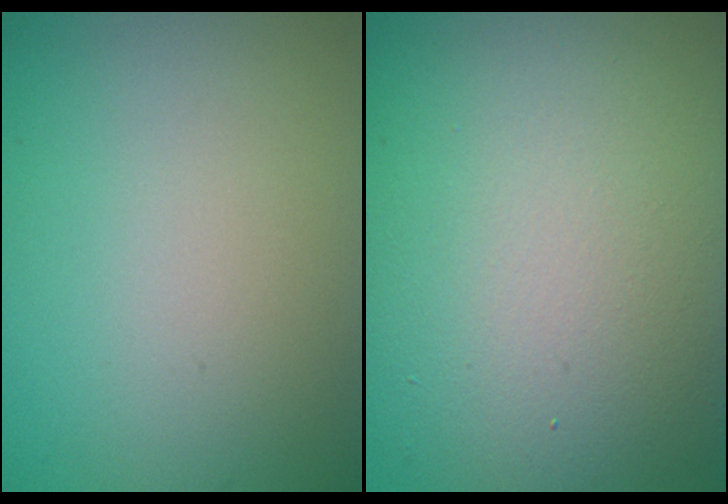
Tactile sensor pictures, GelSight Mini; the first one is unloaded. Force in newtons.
{"total": 14.5, "press": 14.5, "slide": 0.9}